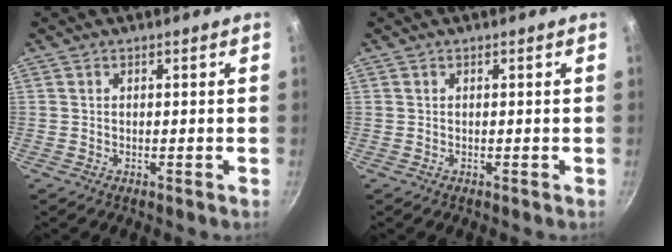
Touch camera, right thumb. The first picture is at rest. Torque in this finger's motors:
{"motor_torque": [-0.07, 0.07, -0.01, 0.16, 0.00]}